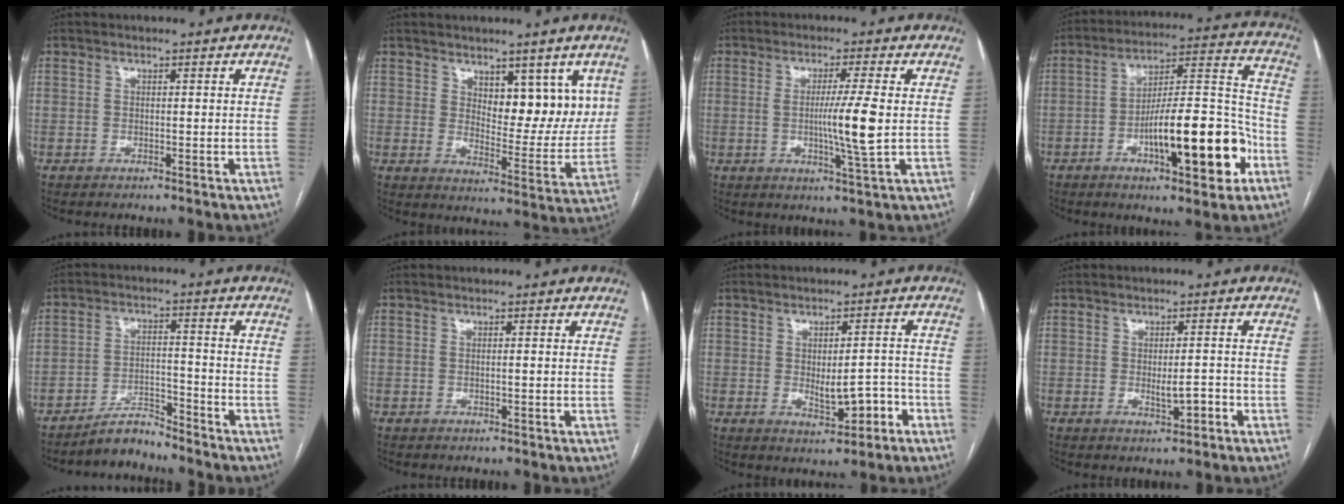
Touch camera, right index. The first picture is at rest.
{"total": 9.4, "force": [4.8, 4.4, 6.8], "torque": [-0.079, -0.008, 0.079]}
{"total": 7.3, "force": [-0.1, -0.9, 7.2], "torque": [-0.125, -0.014, -0.001]}
{"total": 18.3, "force": [-7.0, 3.9, 16.5], "torque": [-0.255, 0.017, -0.101]}
{"total": 4.7, "force": [-4.6, 0.8, 0.7], "torque": [-0.007, -0.003, -0.082]}
{"total": 0.5, "force": [0.0, 0.0, 0.5], "torque": [-0.010, 0.000, 0.001]}
{"total": 5.5, "force": [-1.8, 2.1, 4.7], "torque": [-0.063, 0.005, -0.015]}
{"total": 3.1, "force": [-1.0, 0.9, 2.8], "torque": [-0.043, 0.000, -0.011]}